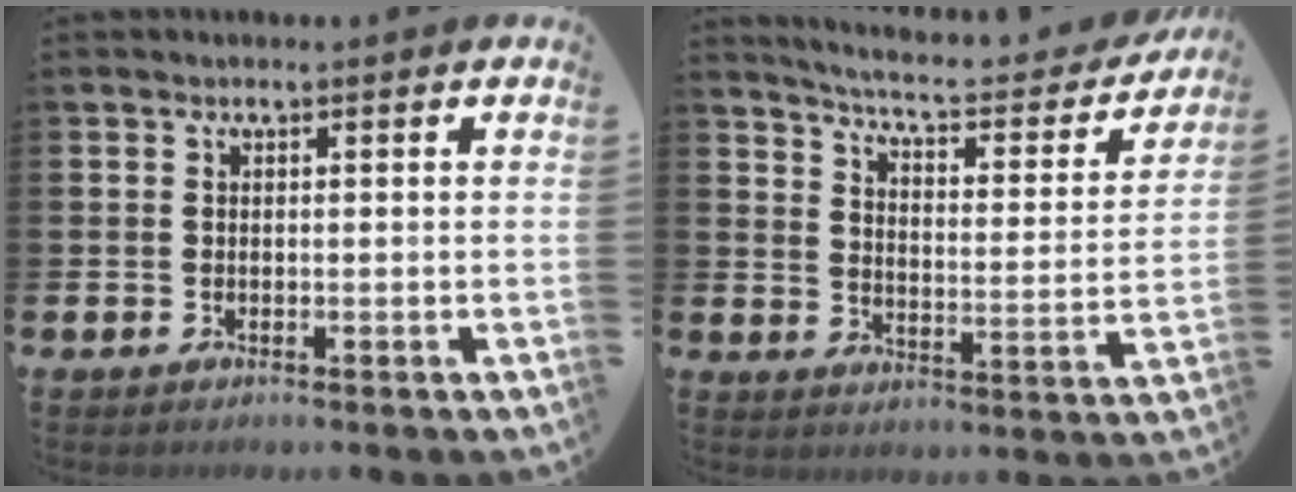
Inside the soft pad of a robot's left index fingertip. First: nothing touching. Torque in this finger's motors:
{"motor_torque": [0.98, -1.16, 0.22, 0.04]}